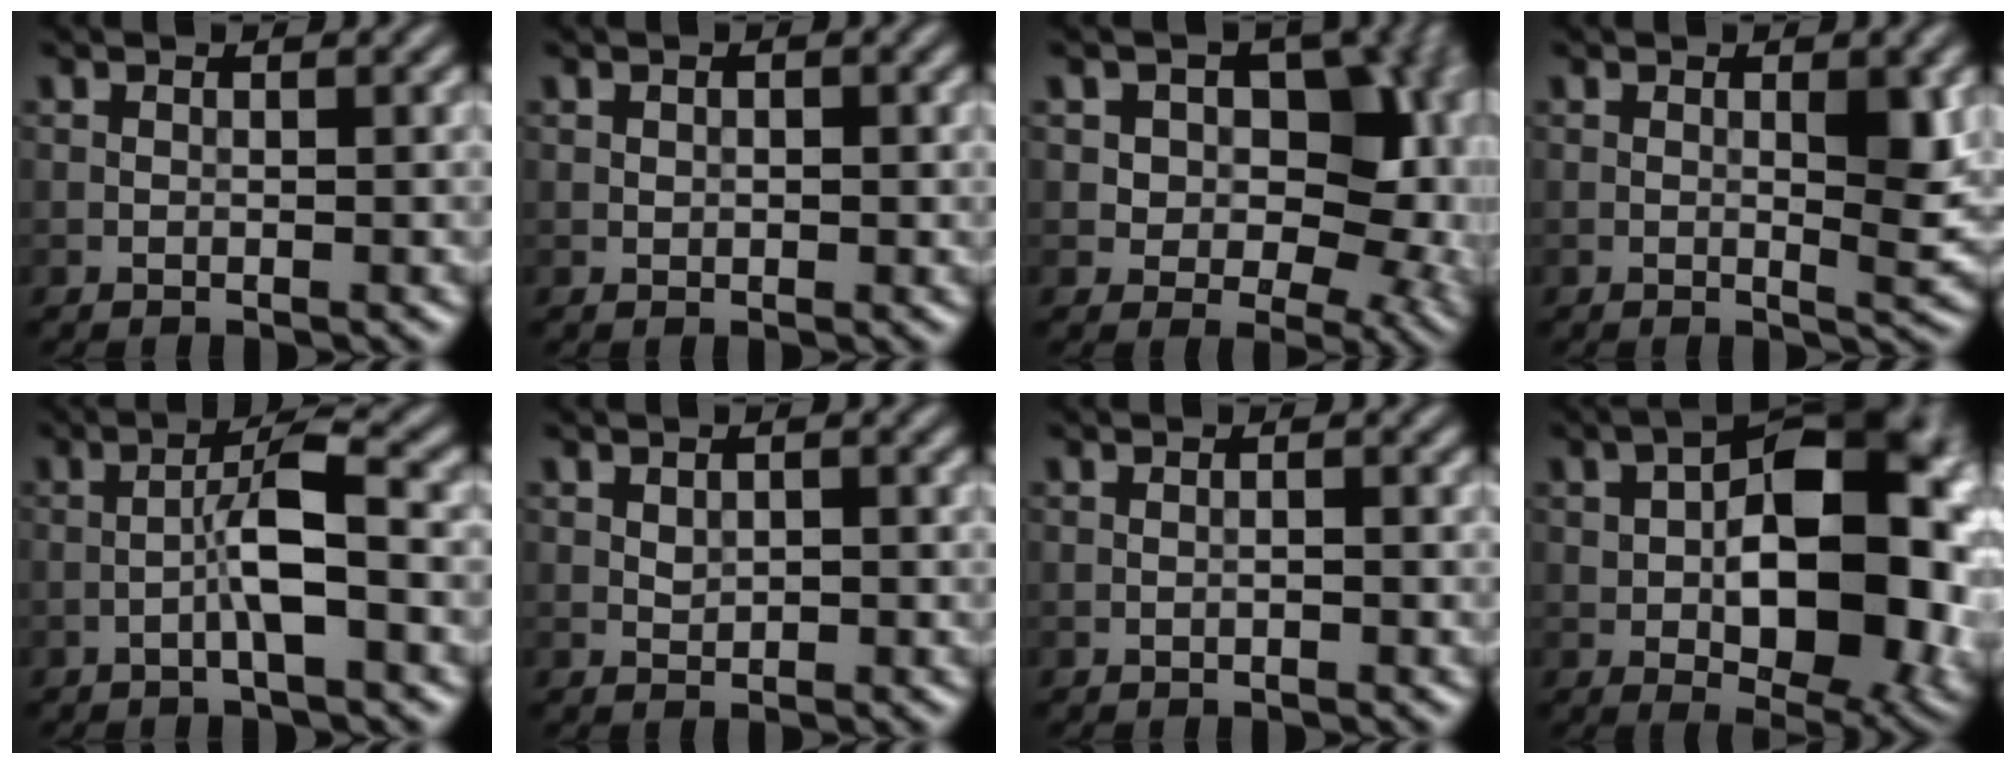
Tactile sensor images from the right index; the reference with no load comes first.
{"total": 0.7, "force": [0.2, 0.5, 0.4], "torque": [-0.006, 0.000, 0.004]}
{"total": 12.7, "force": [2.4, 9.0, 8.6], "torque": [-0.070, 0.023, 0.025]}
{"total": 3.3, "force": [0.4, 0.9, 3.2], "torque": [-0.045, -0.006, 0.008]}
{"total": 4.0, "force": [-1.2, 0.4, 3.8], "torque": [-0.070, 0.014, -0.028]}
{"total": 1.1, "force": [0.1, 0.8, 0.8], "torque": [-0.013, -0.001, 0.002]}
{"total": 0.5, "force": [-0.2, 0.2, 0.5], "torque": [-0.009, -0.002, -0.005]}
{"total": 14.5, "force": [-0.3, 8.2, 11.9], "torque": [-0.159, 0.004, -0.001]}